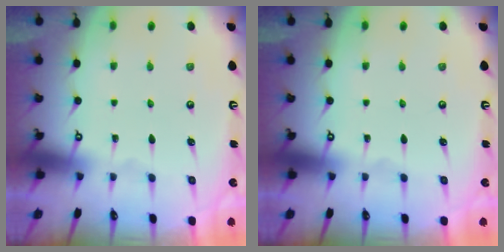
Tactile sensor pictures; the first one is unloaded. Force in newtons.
{"total": 0.0}